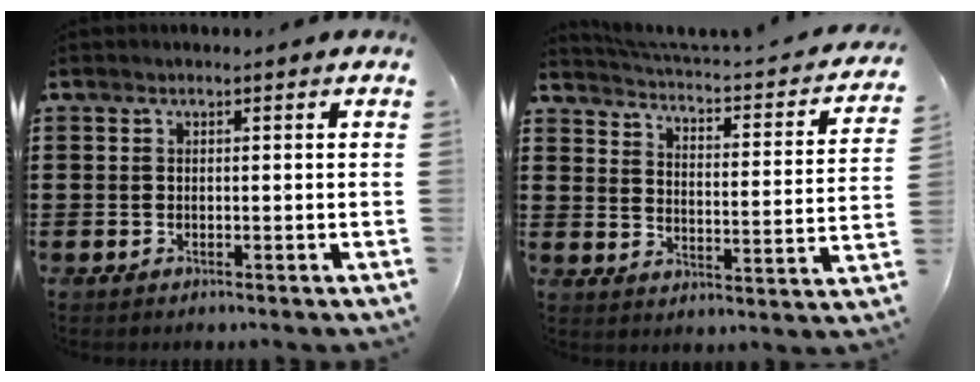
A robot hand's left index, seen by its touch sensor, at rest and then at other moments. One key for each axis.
{"total": 2.0, "fx": 1.8, "fy": -0.3, "fz": 0.8, "tx": -0.034, "ty": -0.028, "tz": 0.017}